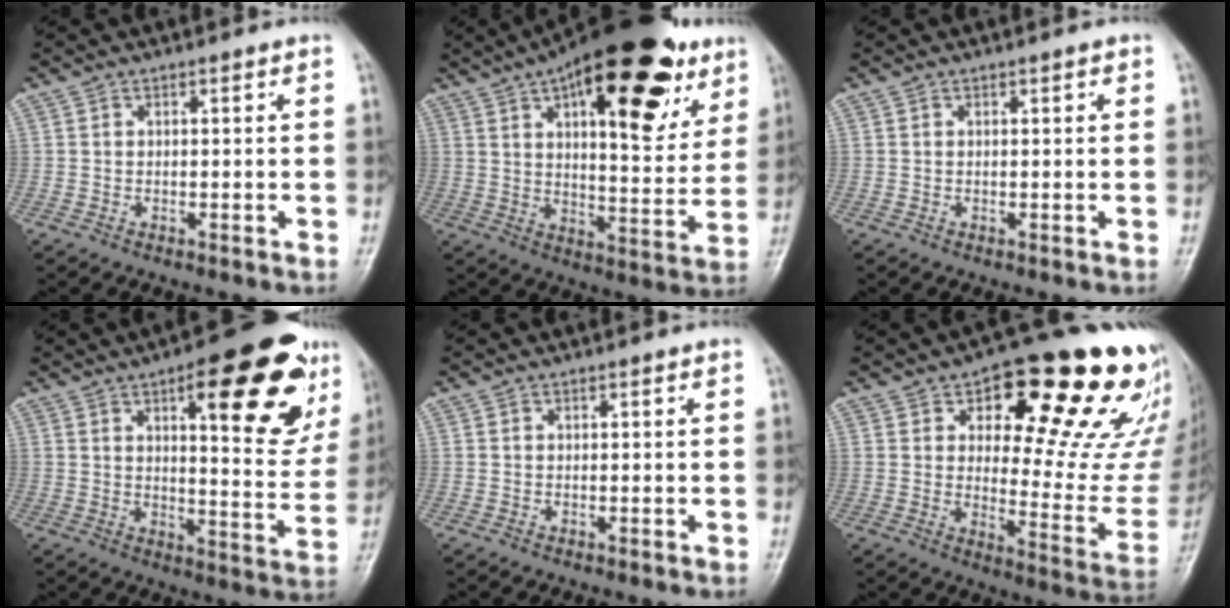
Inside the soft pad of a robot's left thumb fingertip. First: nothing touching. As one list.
[{"total": 28.4, "force": [14.6, 11.5, 21.4], "torque": [-0.281, -0.019, 0.216]}, {"total": 0.6, "force": [0.3, 0.4, 0.4], "torque": [0.001, 0.000, 0.002]}, {"total": 21.8, "force": [9.9, 7.2, 18.0], "torque": [-0.197, -0.030, 0.130]}, {"total": 0.0}, {"total": 26.7, "force": [14.7, 9.9, 19.9], "torque": [-0.204, -0.056, 0.200]}]